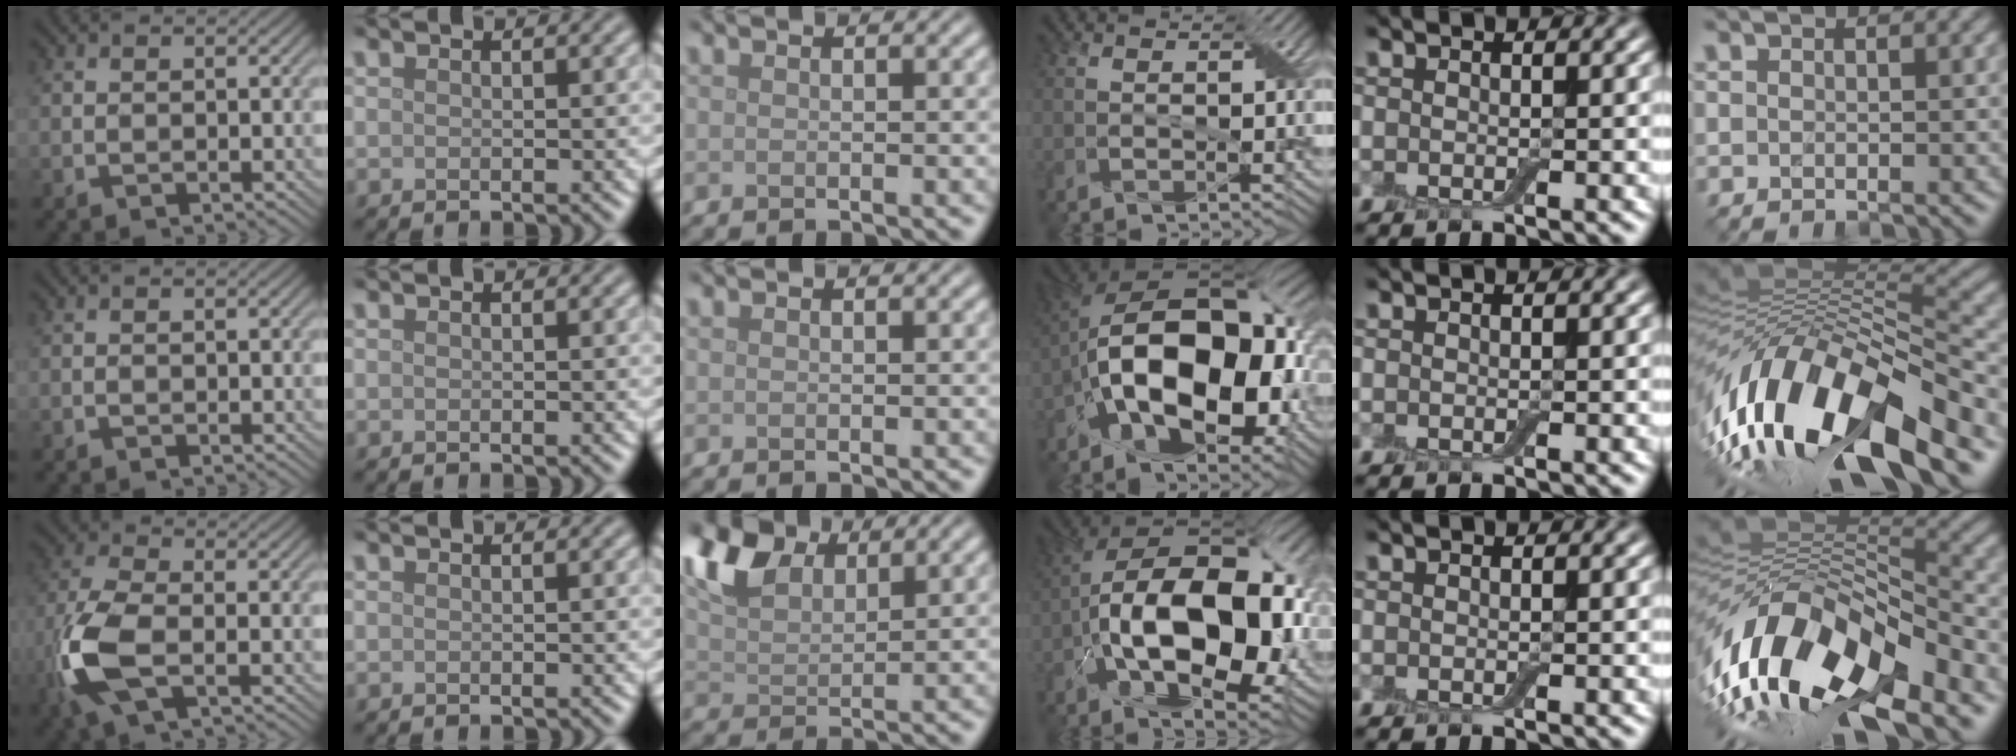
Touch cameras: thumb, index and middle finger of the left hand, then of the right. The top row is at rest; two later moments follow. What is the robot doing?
{"motion": "extract", "object": "airpods case & airpods"}